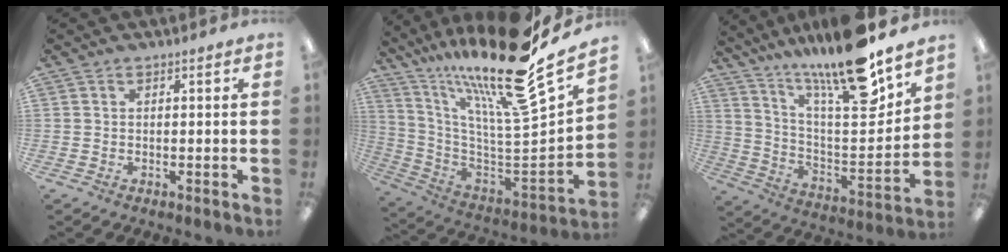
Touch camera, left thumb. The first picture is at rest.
{"total": 22.2, "force": [17.3, 2.3, 13.7], "torque": [-0.198, -0.151, 0.271]}
{"total": 20.4, "force": [17.0, 2.8, 10.9], "torque": [-0.178, -0.130, 0.278]}